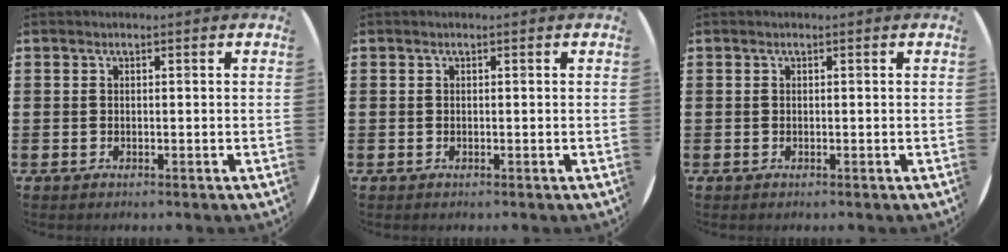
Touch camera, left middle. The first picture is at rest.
{"total": 0.0}
{"total": 0.0}